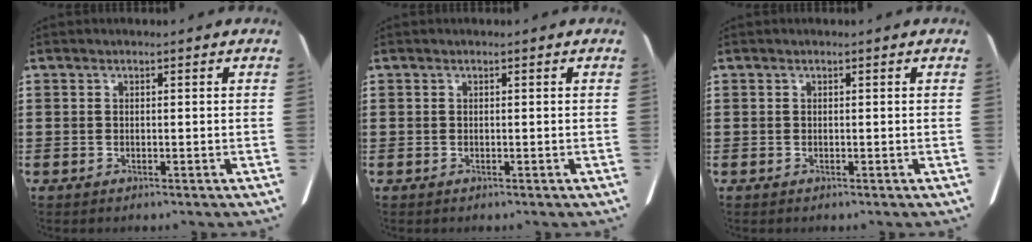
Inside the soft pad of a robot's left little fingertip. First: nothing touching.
{"total": 0.0}
{"total": 0.0}